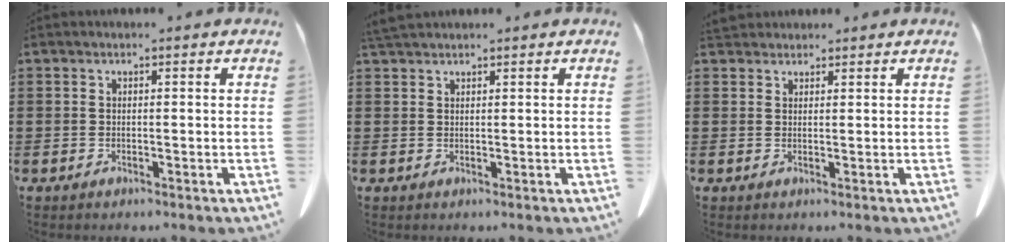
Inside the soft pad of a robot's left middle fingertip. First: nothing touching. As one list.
[{"total": 1.9, "force": [1.8, 0.3, 0.7], "torque": [-0.020, 0.000, 0.036]}, {"total": 2.0, "force": [1.8, 0.8, 0.3], "torque": [-0.012, 0.003, 0.038]}]